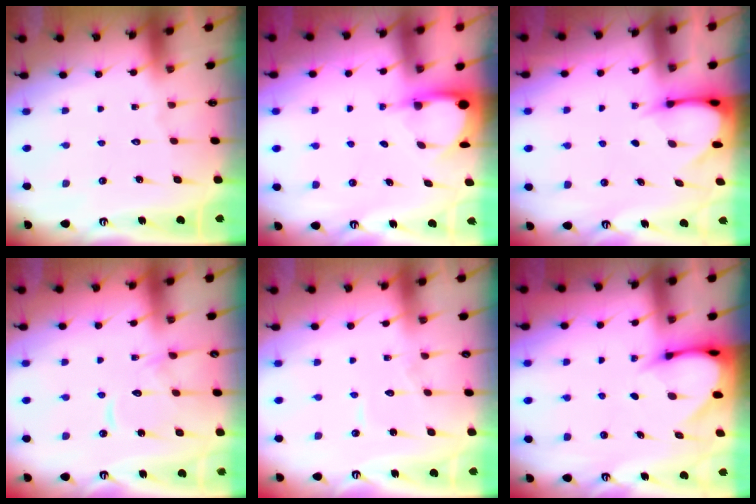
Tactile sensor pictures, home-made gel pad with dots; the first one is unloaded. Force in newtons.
{"total": 3.4, "press": 3.4, "slide": 0.1}
{"total": 3.6, "press": 3.6, "slide": 0.3}
{"total": 12.2, "press": 12.1, "slide": 1.2}
{"total": 5.2, "press": 5.2, "slide": 0.4}
{"total": 4.3, "press": 4.2, "slide": 0.3}